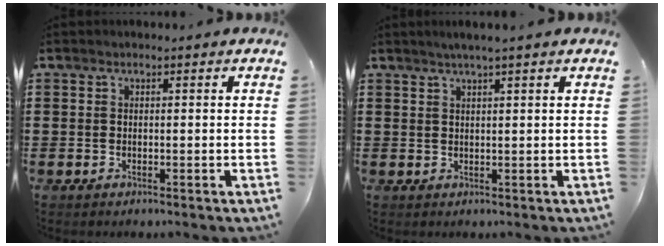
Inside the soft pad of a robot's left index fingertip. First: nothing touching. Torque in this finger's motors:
{"motor_torque": [1.03, 1.11, 0.10, 0.06]}